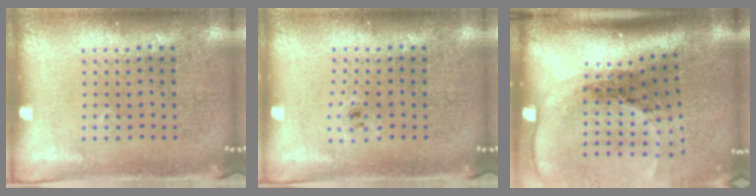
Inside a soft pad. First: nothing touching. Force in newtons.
{"total": 0.6, "press": 0.3, "slide": 0.5}
{"total": 2.6, "press": 1.9, "slide": 1.8}